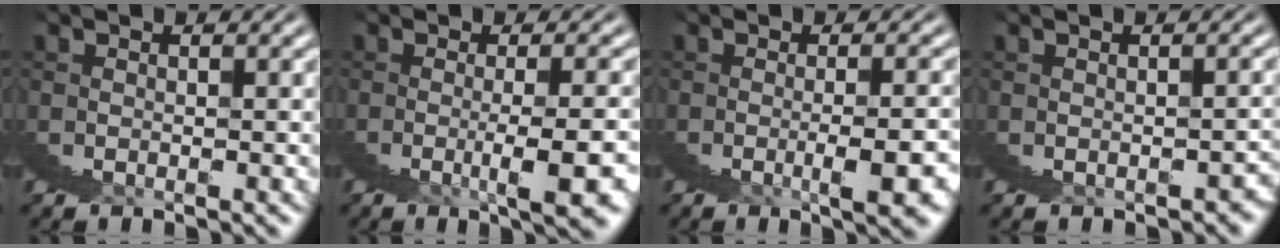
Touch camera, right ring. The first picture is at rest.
{"total": 4.0, "force": [-0.4, -2.3, 3.3], "torque": [-0.029, 0.023, -0.007]}
{"total": 2.9, "force": [-0.5, -1.6, 2.4], "torque": [-0.022, 0.015, -0.006]}
{"total": 0.8, "force": [-0.8, 0.2, 0.1], "torque": [0.000, -0.006, -0.010]}